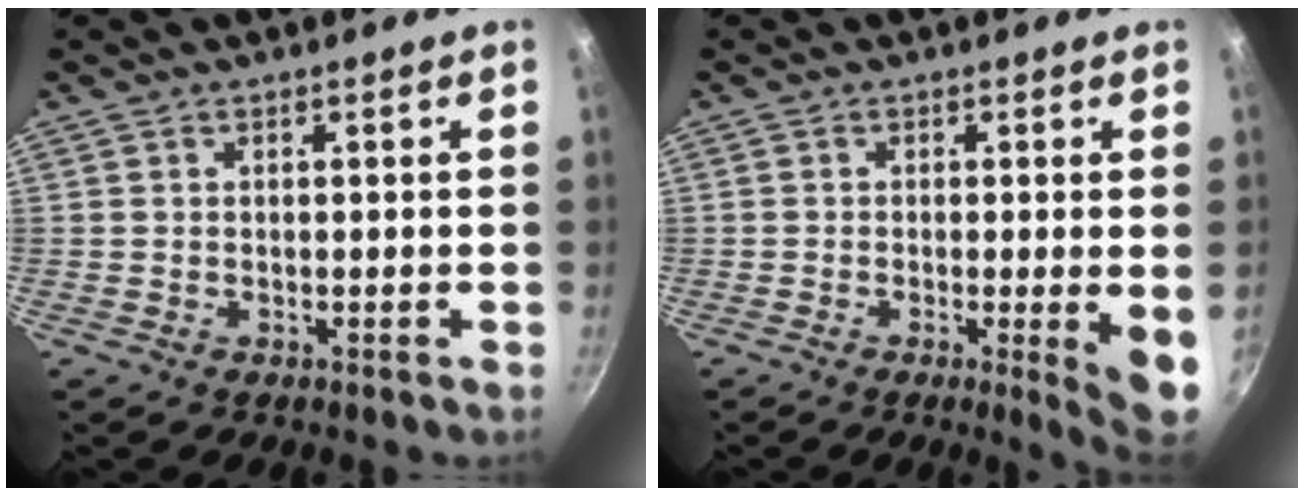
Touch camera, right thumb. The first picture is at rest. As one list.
[{"total": 6.1, "force": [-1.1, 0.5, 6.0], "torque": [-0.076, -0.010, -0.013]}]